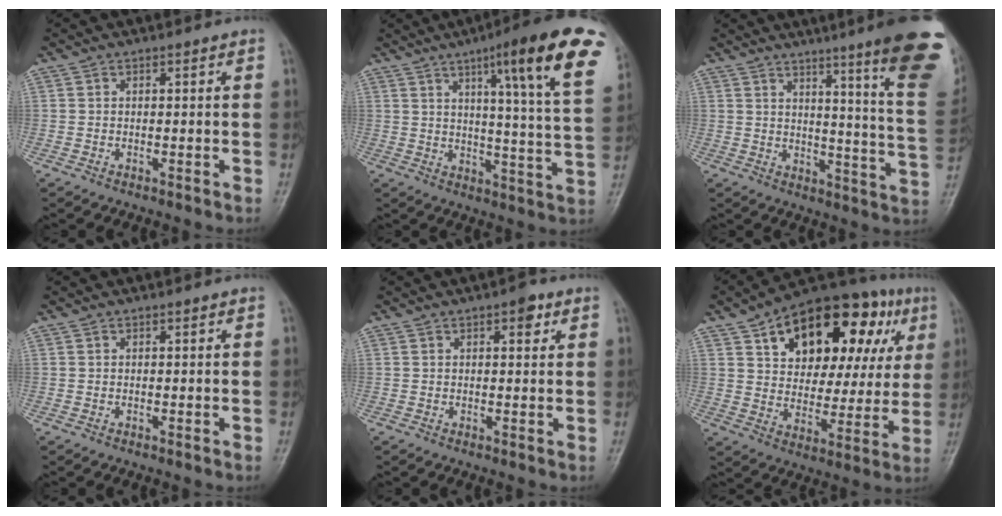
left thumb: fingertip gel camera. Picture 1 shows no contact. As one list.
[{"total": 20.5, "force": [10.4, 2.2, 17.5], "torque": [-0.220, -0.033, 0.134]}, {"total": 21.8, "force": [13.5, 1.3, 17.1], "torque": [-0.196, -0.083, 0.164]}, {"total": 0.0}, {"total": 2.8, "force": [1.4, 1.3, 2.1], "torque": [-0.019, -0.001, 0.016]}, {"total": 25.1, "force": [10.8, 14.1, 17.8], "torque": [-0.209, 0.012, 0.161]}]